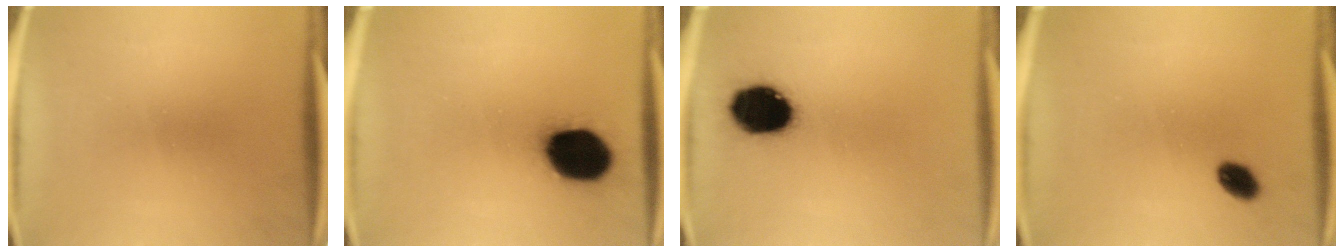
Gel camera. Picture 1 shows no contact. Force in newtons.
{"total": 16.9}
{"total": 14.5}
{"total": 3.6}